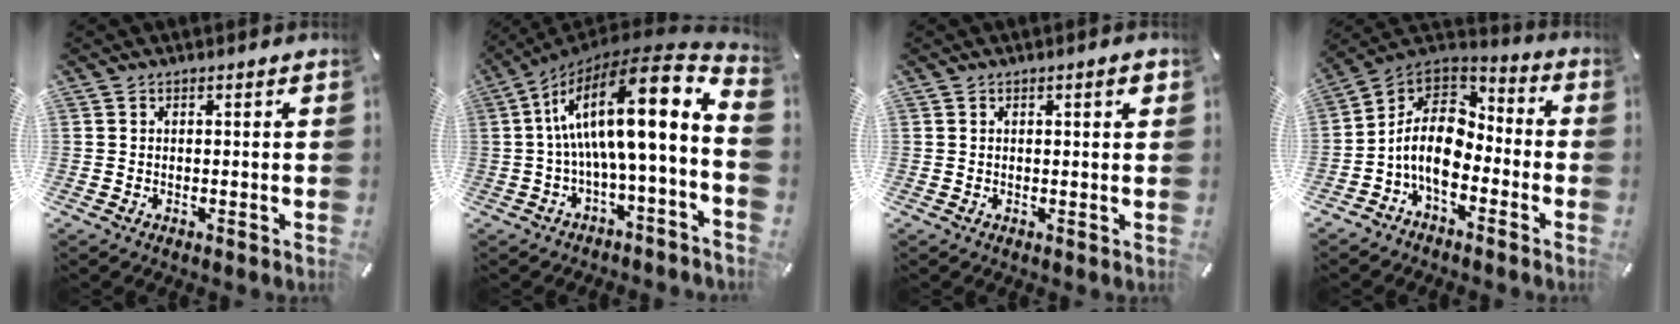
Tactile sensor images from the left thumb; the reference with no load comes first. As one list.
[{"total": 18.9, "force": [3.4, 4.3, 18.1], "torque": [-0.299, -0.045, 0.046]}, {"total": 1.9, "force": [0.8, 0.3, 1.8], "torque": [-0.029, 0.000, 0.010]}, {"total": 13.5, "force": [-4.8, 8.6, 9.3], "torque": [-0.204, 0.017, -0.092]}]